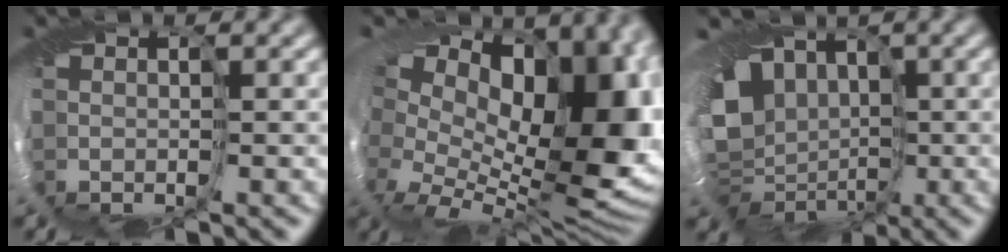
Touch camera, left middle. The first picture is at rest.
{"total": 16.9, "force": [5.3, 10.4, 12.2], "torque": [-0.139, 0.024, 0.111]}
{"total": 10.3, "force": [-0.2, 8.3, 6.1], "torque": [-0.091, -0.030, -0.007]}